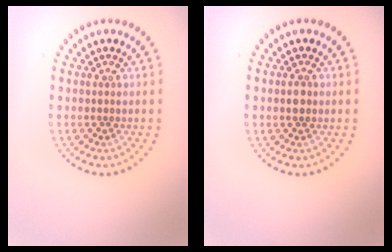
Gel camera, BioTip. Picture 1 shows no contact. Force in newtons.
{"total": 1.5, "press": 1.5, "slide": 0.3}